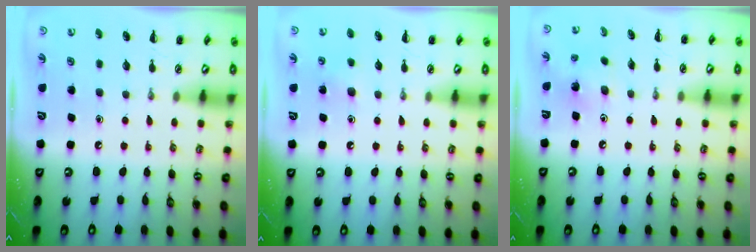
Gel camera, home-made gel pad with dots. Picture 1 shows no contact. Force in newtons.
{"total": 5.4, "press": 5.2, "slide": 1.6}
{"total": 3.3, "press": 3.2, "slide": 0.6}